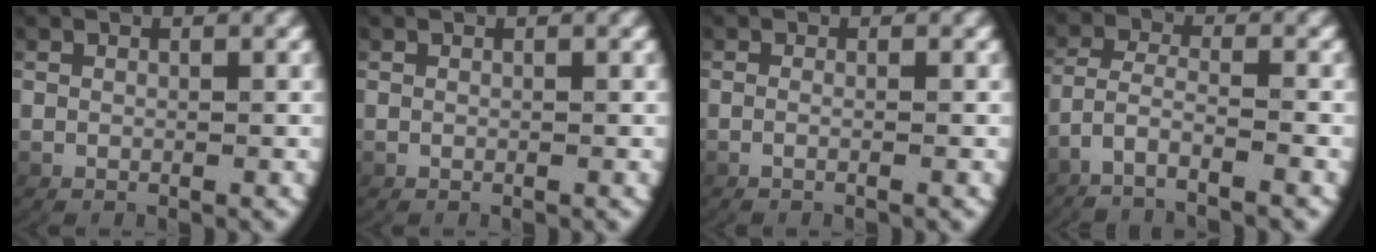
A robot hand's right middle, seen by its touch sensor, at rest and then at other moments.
{"total": 0.0}
{"total": 1.1, "force": [-0.8, -0.2, 0.8], "torque": [-0.027, -0.005, -0.011]}
{"total": 4.3, "force": [-3.2, 1.6, 2.4], "torque": [-0.073, -0.026, -0.044]}